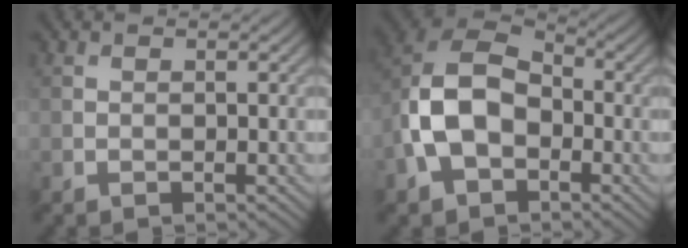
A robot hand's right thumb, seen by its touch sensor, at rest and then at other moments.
{"total": 11.5, "force": [-2.8, 7.7, 8.1], "torque": [-0.194, -0.006, -0.070]}